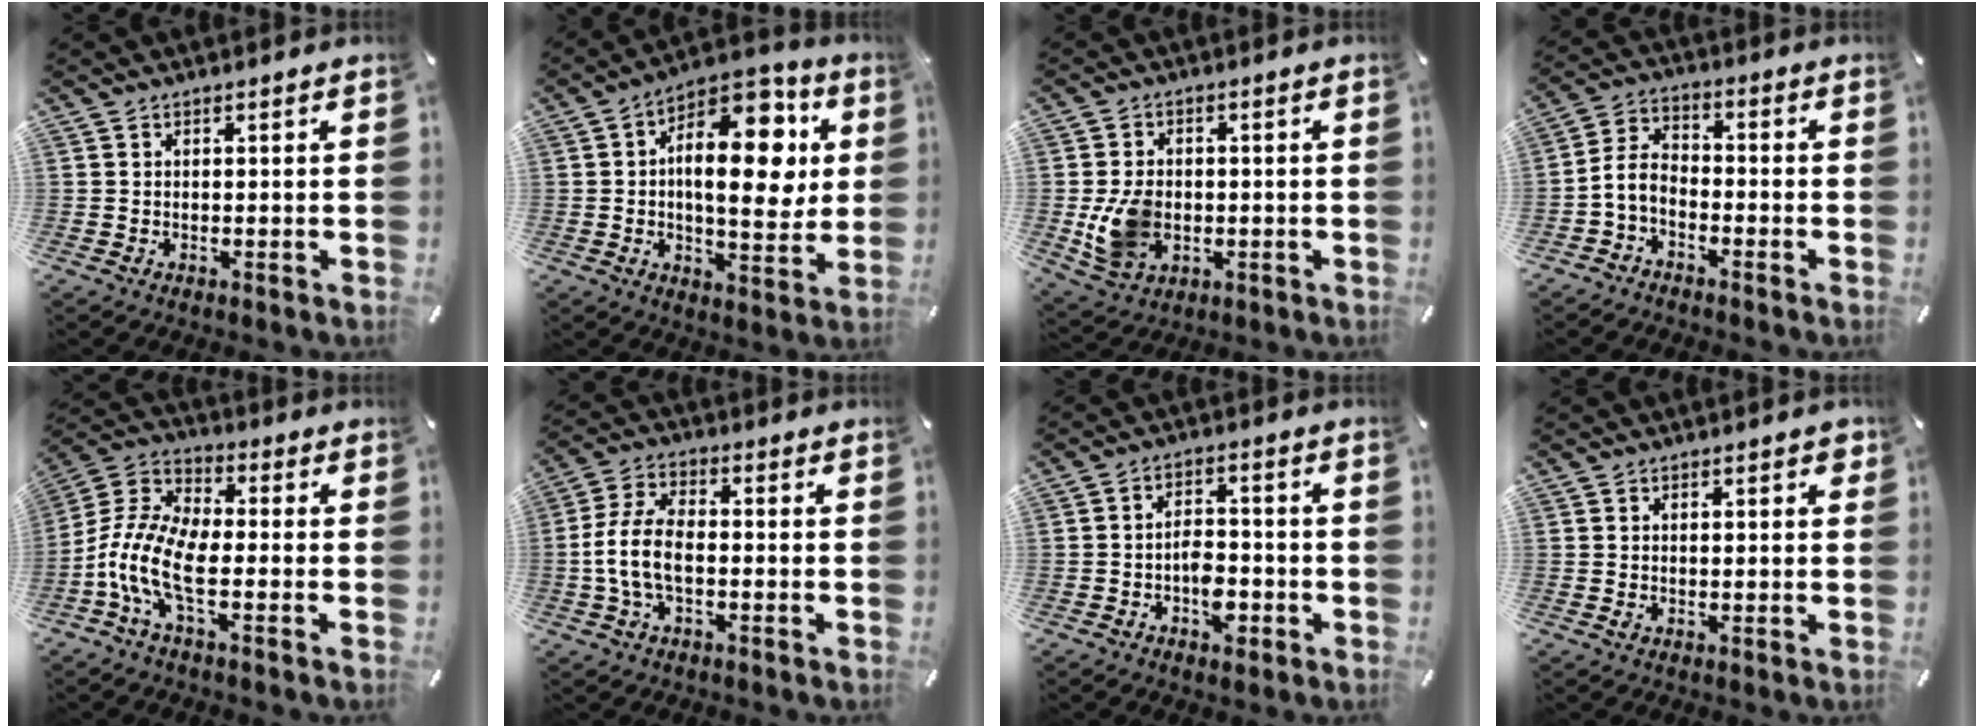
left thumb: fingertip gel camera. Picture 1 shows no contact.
{"total": 18.3, "force": [4.3, 9.2, 15.3], "torque": [-0.217, -0.024, 0.065]}
{"total": 9.3, "force": [-1.2, 7.3, 5.6], "torque": [-0.118, 0.003, -0.021]}
{"total": 5.4, "force": [-3.1, 3.4, 2.8], "torque": [-0.072, 0.007, -0.064]}
{"total": 11.8, "force": [-4.7, 5.6, 9.2], "torque": [-0.218, -0.009, -0.094]}
{"total": 8.8, "force": [-2.0, 4.9, 7.1], "torque": [-0.155, 0.003, -0.037]}
{"total": 6.3, "force": [-2.8, 3.9, 4.0], "torque": [-0.060, 0.014, -0.048]}
{"total": 1.8, "force": [0.7, 1.0, 1.4], "torque": [-0.013, -0.002, 0.008]}